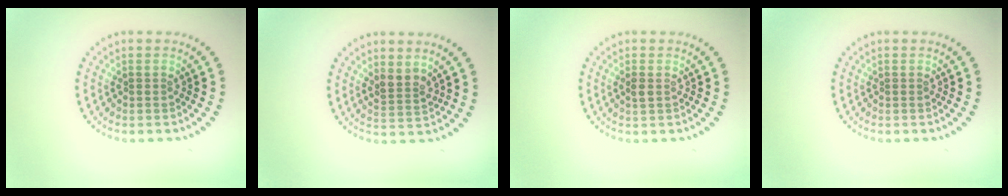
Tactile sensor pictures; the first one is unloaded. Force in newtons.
{"total": 2.0, "press": 1.7, "slide": 1.2}
{"total": 0.8, "press": 0.8, "slide": 0.2}
{"total": 0.0}